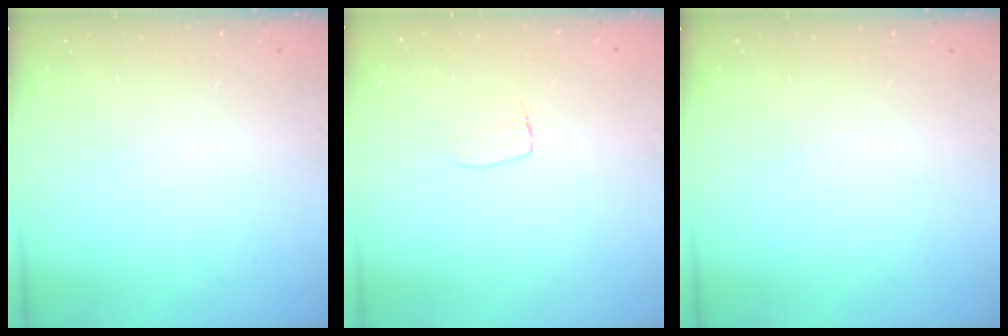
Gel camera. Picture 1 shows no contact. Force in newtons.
{"total": 5.4, "press": 5.4, "slide": 0.3}
{"total": 0.0}